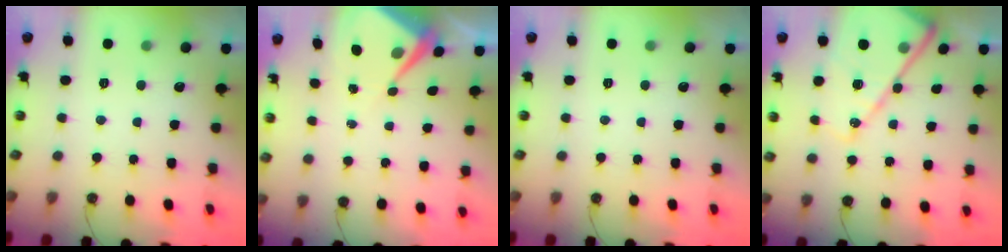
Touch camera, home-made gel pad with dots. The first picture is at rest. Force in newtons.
{"total": 5.6, "press": 5.6, "slide": 0.5}
{"total": 0.0}
{"total": 16.5, "press": 16.4, "slide": 1.7}